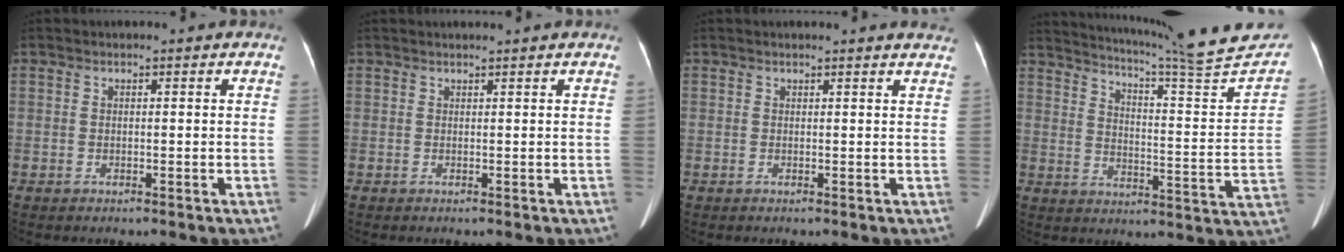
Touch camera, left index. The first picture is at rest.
{"total": 1.7, "force": [1.5, -0.4, 0.6], "torque": [-0.010, 0.013, 0.025]}
{"total": 3.6, "force": [3.5, 0.0, 0.8], "torque": [-0.012, -0.007, 0.020]}
{"total": 23.2, "force": [21.1, -0.4, 9.8], "torque": [-0.148, -0.069, 0.267]}